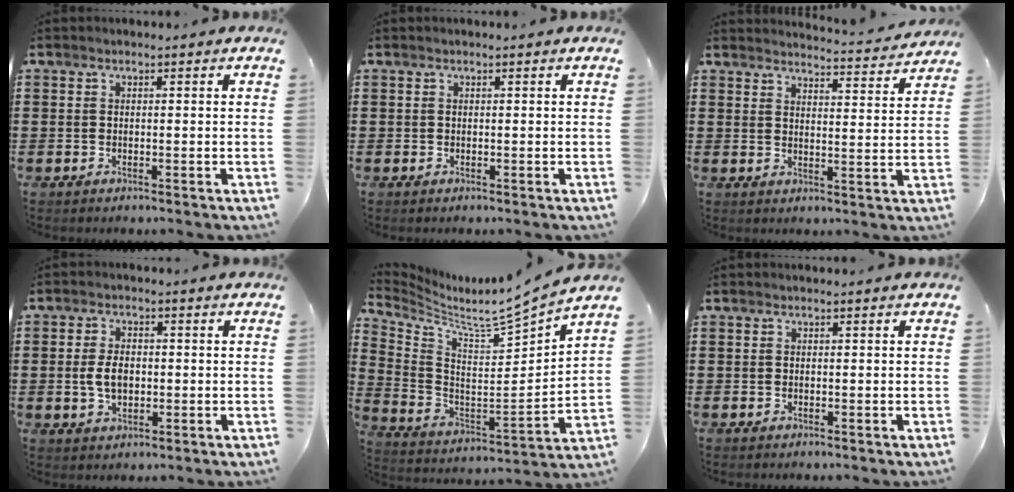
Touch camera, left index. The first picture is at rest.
{"total": 0.0}
{"total": 3.6, "force": [3.5, -0.3, 0.3], "torque": [-0.013, -0.031, 0.058]}
{"total": 4.5, "force": [-0.3, 2.7, 3.6], "torque": [-0.085, 0.002, -0.011]}
{"total": 5.9, "force": [5.4, 0.4, 2.3], "torque": [-0.071, -0.056, 0.077]}
{"total": 0.0}